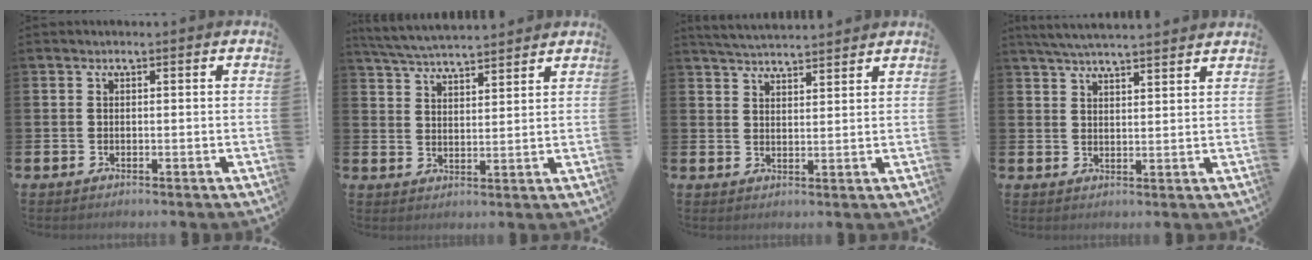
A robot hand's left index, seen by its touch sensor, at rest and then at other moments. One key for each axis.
{"total": 5.3, "fx": 5.2, "fy": 0.2, "fz": 0.8, "tx": -0.033, "ty": -0.028, "tz": 0.093}
{"total": 4.1, "fx": 4.1, "fy": 0.1, "fz": 0.2, "tx": -0.015, "ty": -0.022, "tz": 0.074}
{"total": 4.7, "fx": 4.6, "fy": -0.2, "fz": 0.9, "tx": -0.035, "ty": -0.016, "tz": 0.085}